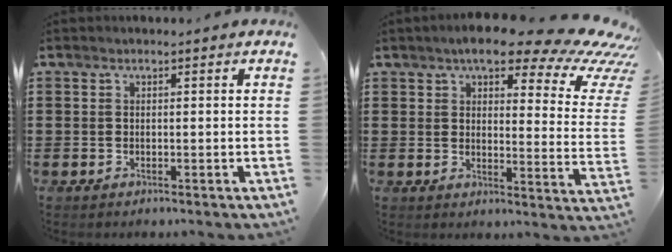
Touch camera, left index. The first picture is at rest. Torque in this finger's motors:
{"motor_torque": [2.14, 0.00, 0.88, 0.08]}